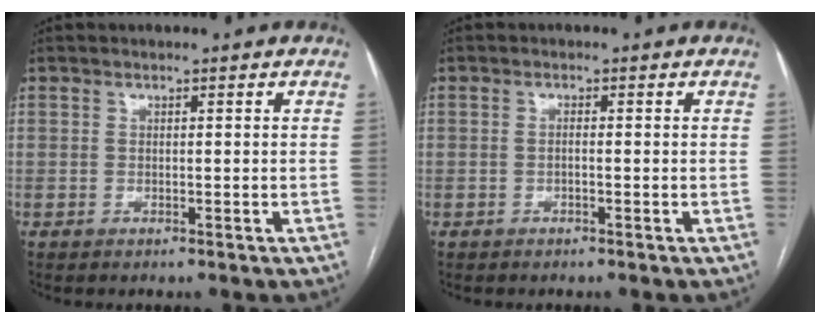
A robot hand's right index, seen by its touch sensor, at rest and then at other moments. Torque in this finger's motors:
{"motor_torque": [-0.08, -0.14, 0.00, -0.02]}